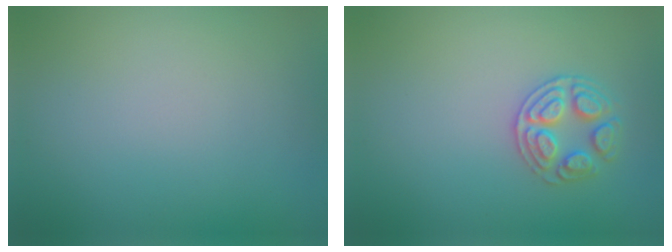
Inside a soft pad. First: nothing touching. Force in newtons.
{"total": 2.7, "press": 2.7, "slide": 0.3}